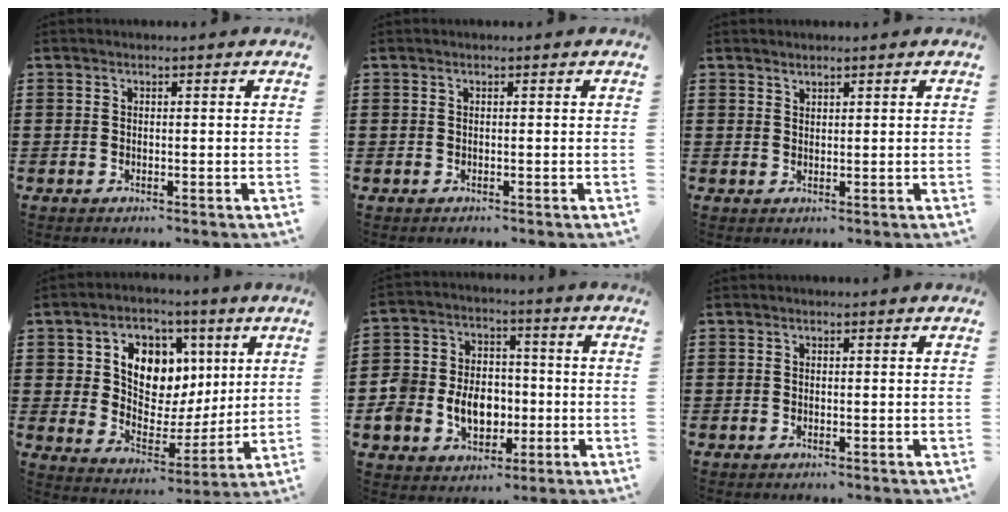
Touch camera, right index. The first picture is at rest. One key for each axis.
{"total": 0.0}
{"total": 1.1, "fx": 1.0, "fy": 0.3, "fz": 0.0, "tx": -0.001, "ty": 0.000, "tz": 0.020}
{"total": 9.0, "fx": 3.5, "fy": 7.1, "fz": 4.4, "tx": -0.100, "ty": -0.007, "tz": 0.061}
{"total": 9.1, "fx": -1.9, "fy": 7.5, "fz": 4.7, "tx": -0.115, "ty": 0.016, "tz": -0.033}
{"total": 0.0}